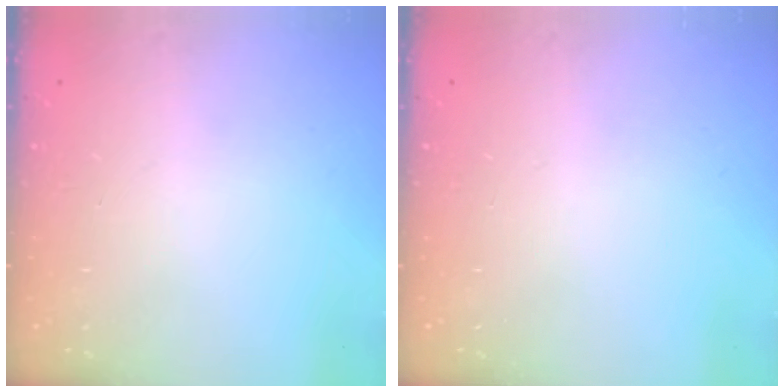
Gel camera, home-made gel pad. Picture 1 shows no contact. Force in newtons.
{"total": 0.0}